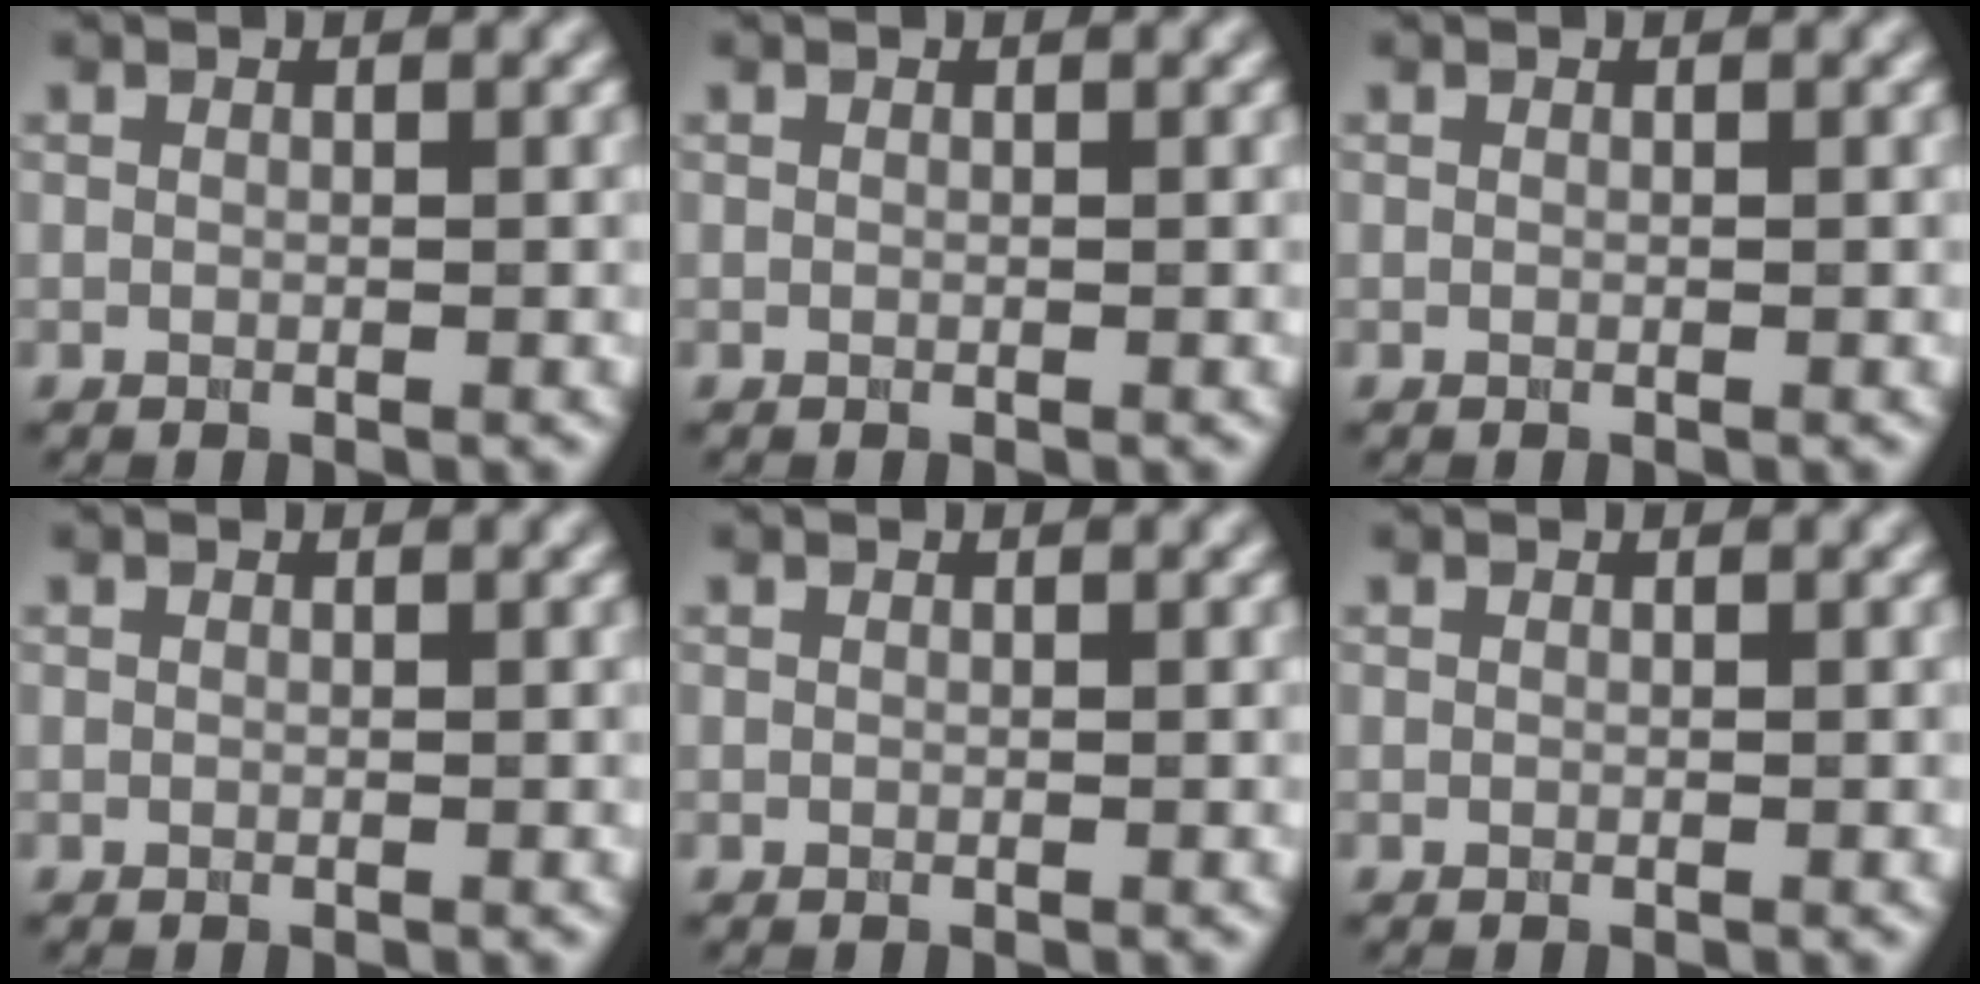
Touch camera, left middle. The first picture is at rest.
{"total": 0.0}
{"total": 0.0}
{"total": 0.0}
{"total": 0.0}
{"total": 0.0}